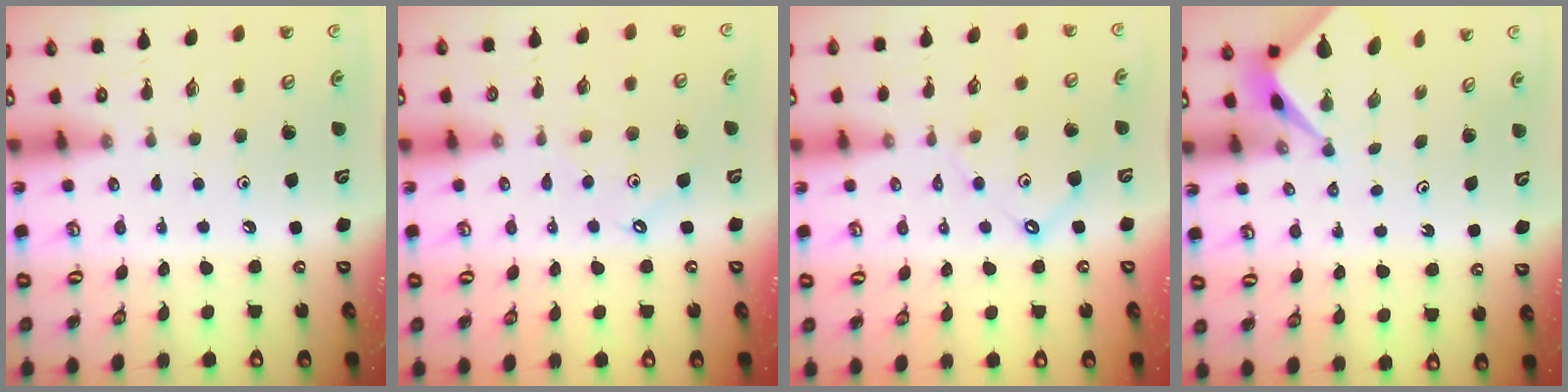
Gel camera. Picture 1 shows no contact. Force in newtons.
{"total": 5.6, "press": 5.6, "slide": 0.4}
{"total": 6.2, "press": 6.2, "slide": 0.6}
{"total": 2.2, "press": 2.2, "slide": 0.2}